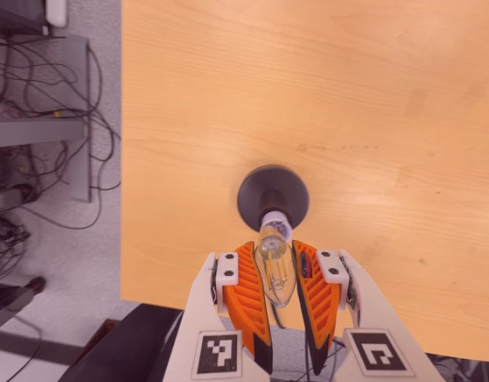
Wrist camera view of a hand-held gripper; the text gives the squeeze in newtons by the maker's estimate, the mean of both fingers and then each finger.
{"total": 20.0, "left": 22.7, "right": 17.3}